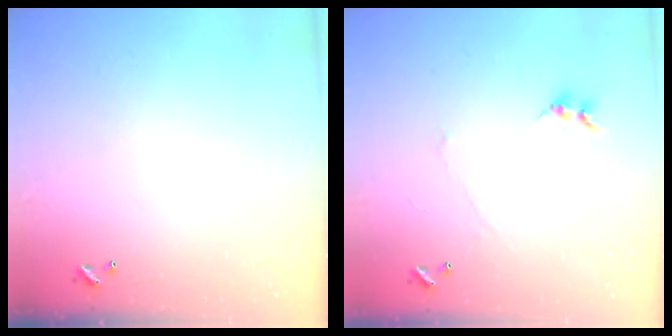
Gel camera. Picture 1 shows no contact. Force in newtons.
{"total": 1.5, "press": 1.4, "slide": 0.5}